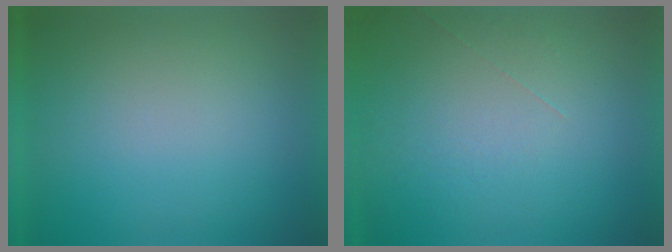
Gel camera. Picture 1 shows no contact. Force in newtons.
{"total": 1.2}